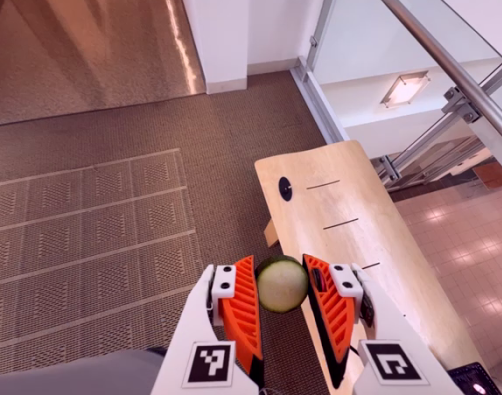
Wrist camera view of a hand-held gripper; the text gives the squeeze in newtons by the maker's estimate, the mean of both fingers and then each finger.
{"total": 10.3, "left": 10.5, "right": 10.2}